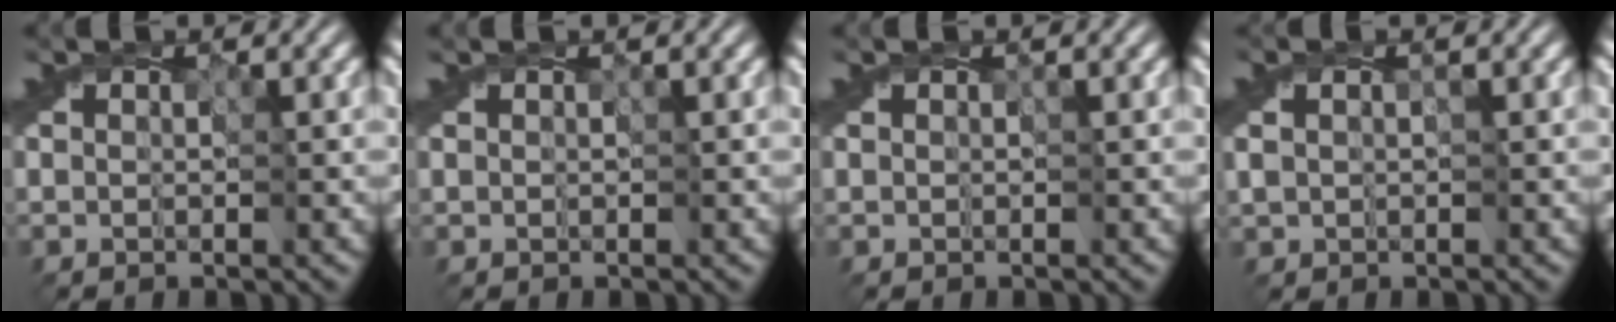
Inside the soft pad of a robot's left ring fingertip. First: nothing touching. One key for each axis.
{"total": 0.0}
{"total": 0.0}
{"total": 0.8, "fx": 0.2, "fy": 0.7, "fz": 0.5, "tx": -0.018, "ty": 0.003, "tz": 0.000}